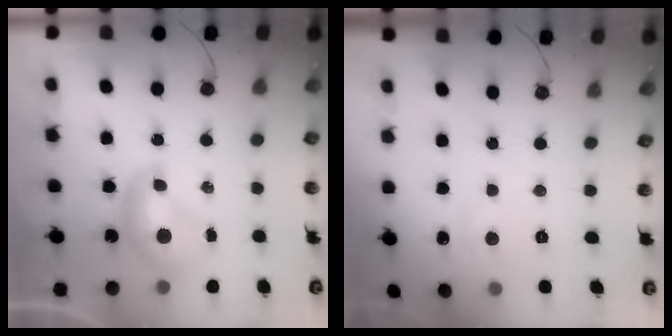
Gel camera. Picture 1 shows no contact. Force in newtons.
{"total": 2.1, "press": 2.0, "slide": 0.4}